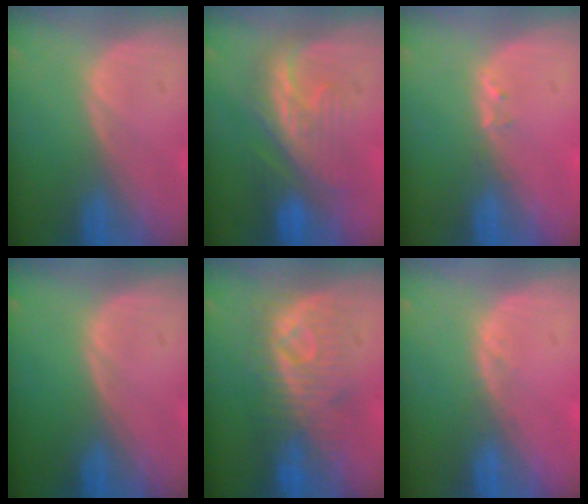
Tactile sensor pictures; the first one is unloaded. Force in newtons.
{"total": 8.2, "press": 7.9, "slide": 1.8}
{"total": 1.0, "press": 0.9, "slide": 0.5}
{"total": 0.0}
{"total": 8.2, "press": 8.2, "slide": 0.2}
{"total": 1.0, "press": 0.9, "slide": 0.3}